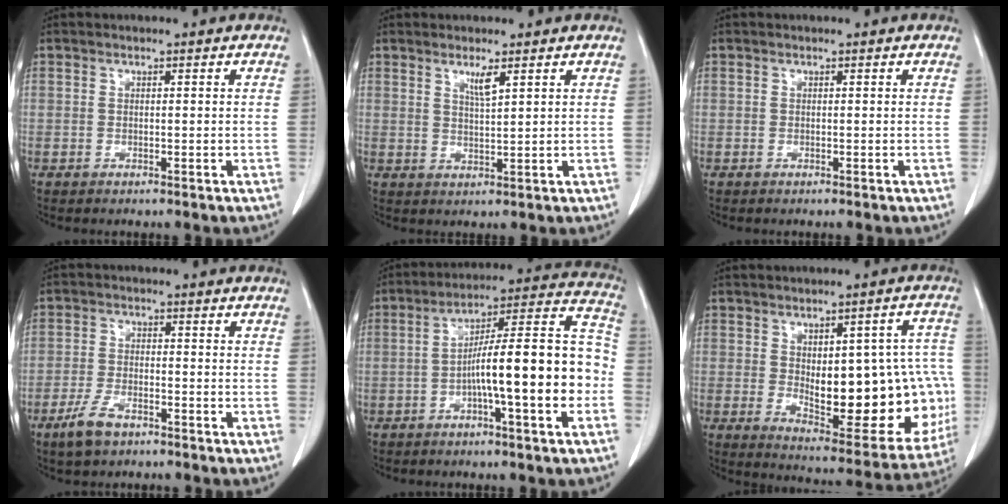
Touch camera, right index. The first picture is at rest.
{"total": 2.6, "force": [1.6, 0.0, 2.0], "torque": [-0.042, -0.007, 0.033]}
{"total": 0.0}
{"total": 5.0, "force": [-3.4, 1.8, 3.2], "torque": [-0.070, -0.004, -0.061]}
{"total": 16.9, "force": [-3.7, 1.5, 16.4], "torque": [-0.246, 0.030, -0.060]}
{"total": 20.4, "force": [-1.3, 8.1, 18.7], "torque": [-0.198, 0.020, 0.016]}